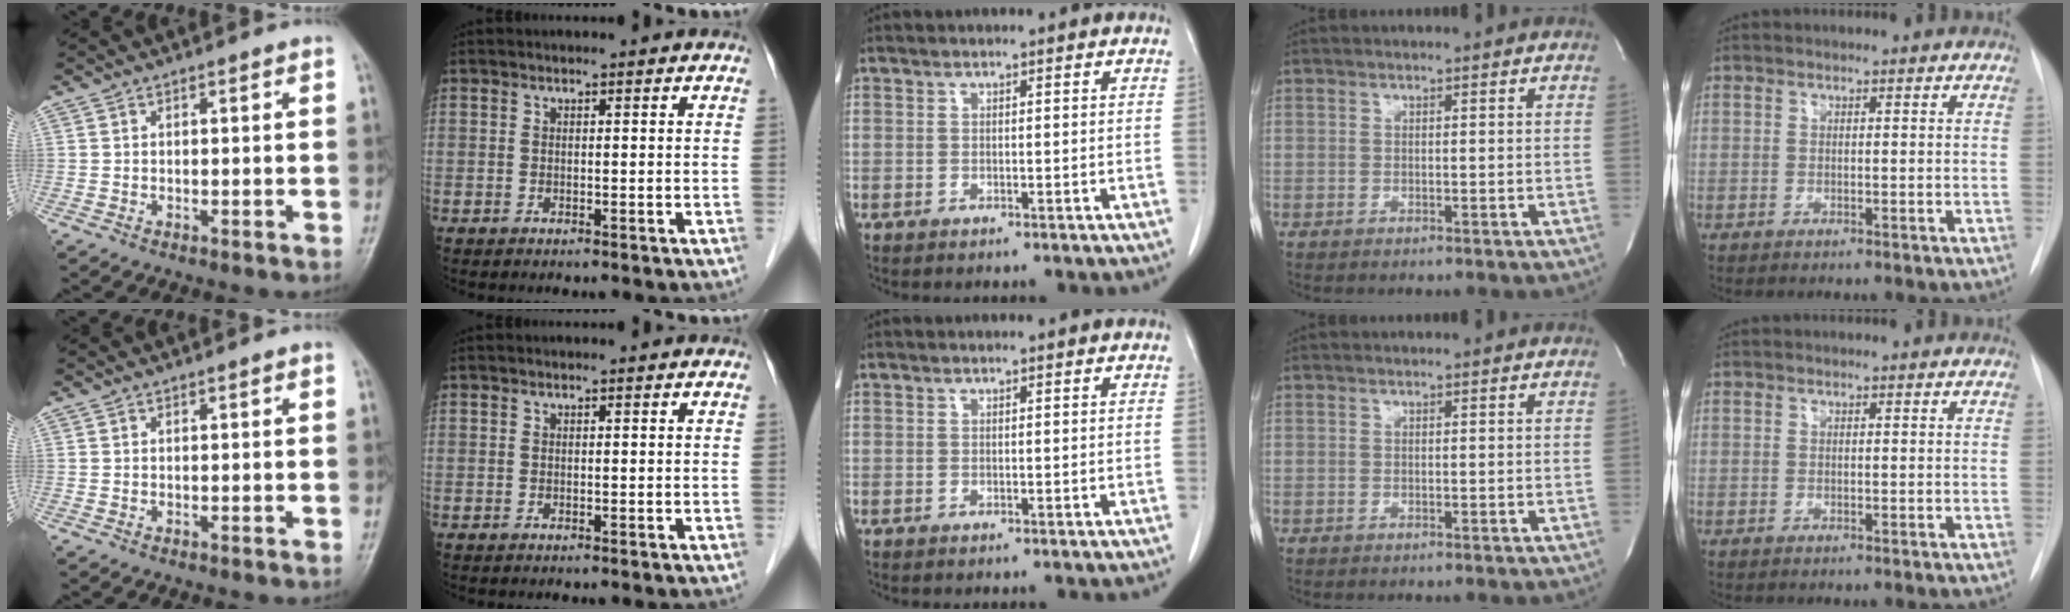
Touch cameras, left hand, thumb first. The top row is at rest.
{}